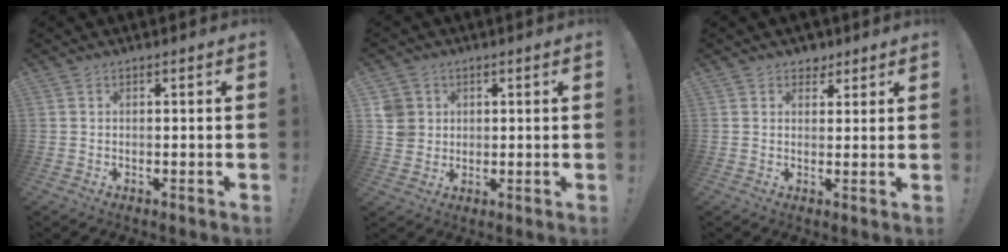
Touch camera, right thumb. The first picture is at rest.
{"total": 5.8, "force": [1.7, 5.4, 1.2], "torque": [-0.023, -0.007, 0.036]}
{"total": 3.9, "force": [2.6, 2.9, 0.6], "torque": [0.002, -0.014, 0.046]}